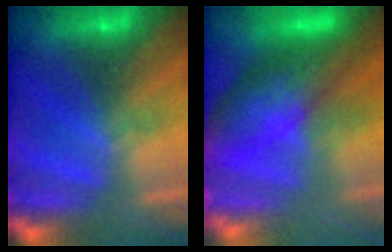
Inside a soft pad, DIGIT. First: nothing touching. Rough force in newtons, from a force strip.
{"total": 7.7}